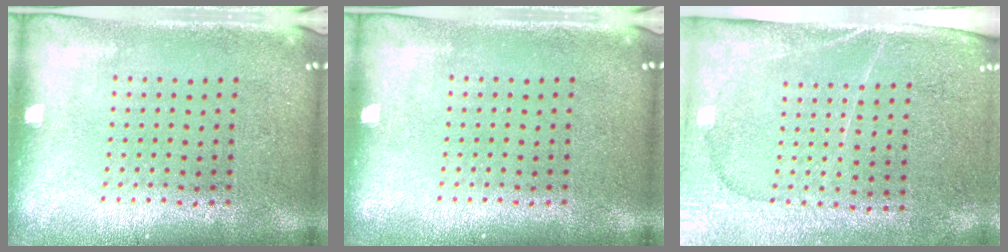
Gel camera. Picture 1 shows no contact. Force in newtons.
{"total": 0.0}
{"total": 3.0, "press": 2.8, "slide": 1.2}